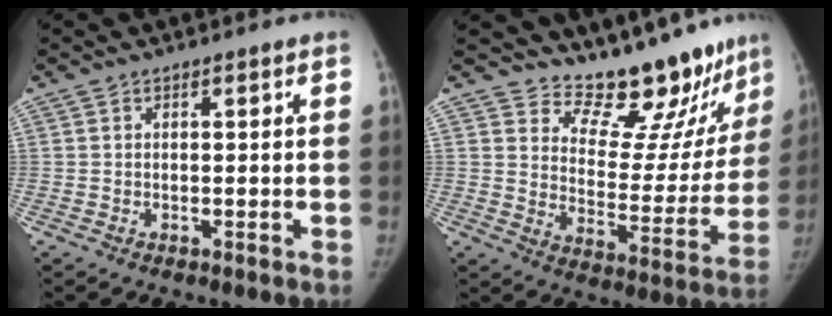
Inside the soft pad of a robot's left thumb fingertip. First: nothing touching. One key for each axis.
{"total": 18.6, "fx": 16.7, "fy": 6.5, "fz": 5.3, "tx": -0.013, "ty": -0.141, "tz": 0.221}